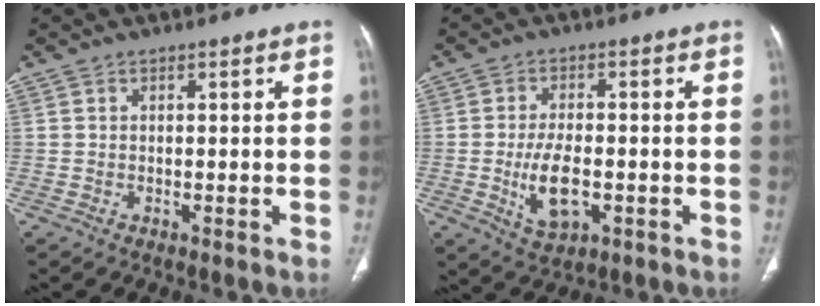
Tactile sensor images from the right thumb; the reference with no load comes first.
{"total": 8.0, "force": [-1.9, 4.1, 6.6], "torque": [-0.115, 0.001, -0.025]}